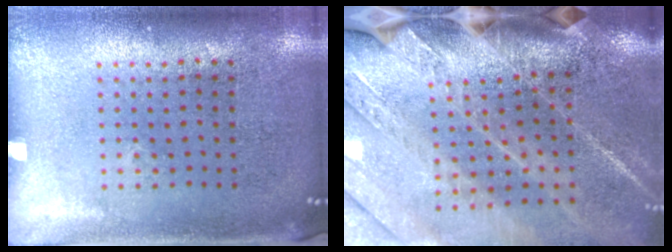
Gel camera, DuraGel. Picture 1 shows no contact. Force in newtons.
{"total": 3.9, "press": 3.3, "slide": 2.2}